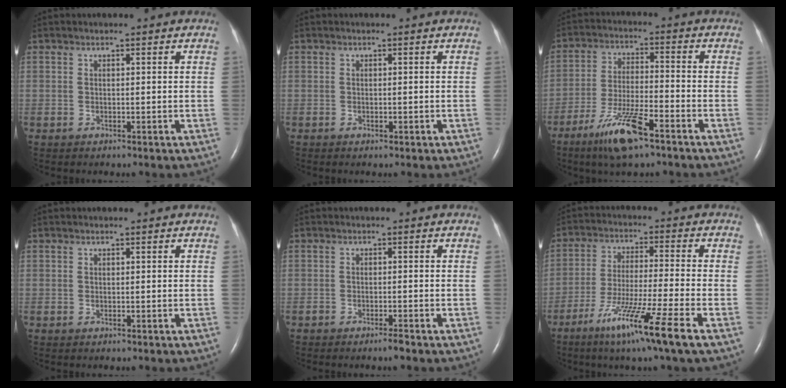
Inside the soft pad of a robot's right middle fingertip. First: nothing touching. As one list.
[{"total": 0.6, "force": [-0.3, 0.3, 0.5], "torque": [-0.009, -0.001, -0.002]}, {"total": 10.0, "force": [-6.3, 1.4, 7.6], "torque": [-0.152, -0.019, -0.115]}, {"total": 0.0}, {"total": 1.4, "force": [-1.2, 0.0, 0.8], "torque": [-0.016, -0.001, -0.020]}, {"total": 12.4, "force": [-7.1, -1.5, 10.1], "torque": [-0.190, -0.044, -0.127]}]